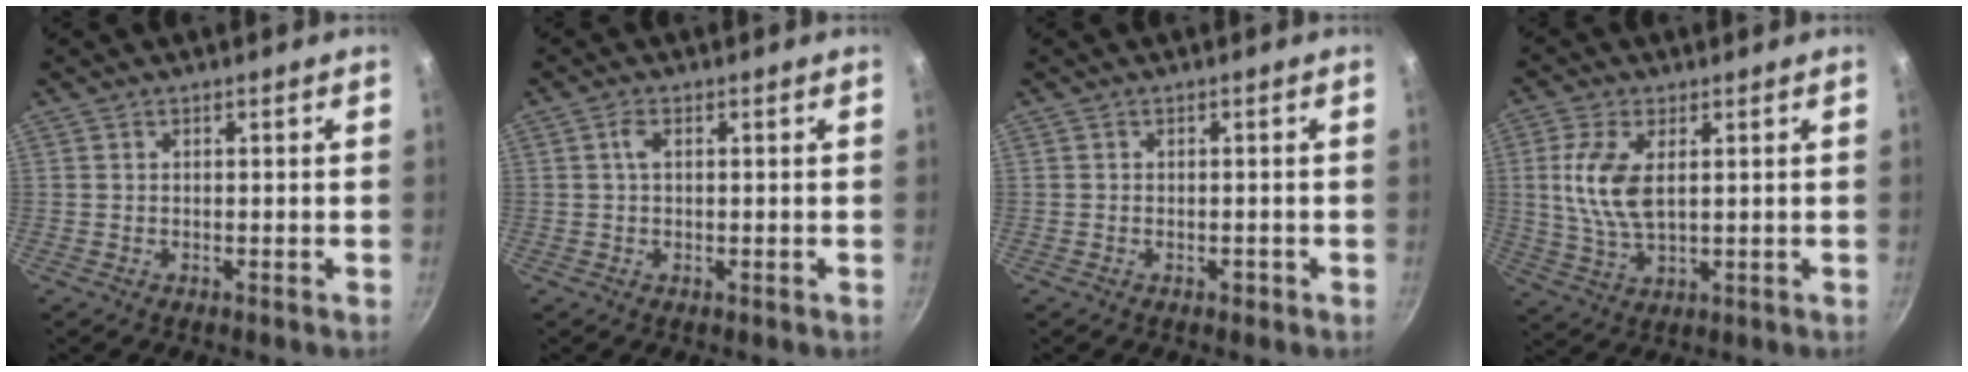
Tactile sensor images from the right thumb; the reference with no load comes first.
{"total": 2.1, "force": [0.4, 1.1, 1.7], "torque": [-0.034, 0.004, 0.005]}
{"total": 1.2, "force": [-0.6, 0.8, 0.6], "torque": [-0.006, 0.005, -0.006]}
{"total": 9.3, "force": [1.7, 4.7, 7.9], "torque": [-0.161, -0.003, 0.037]}